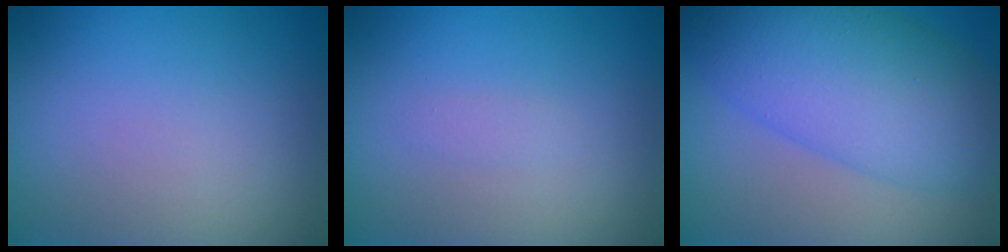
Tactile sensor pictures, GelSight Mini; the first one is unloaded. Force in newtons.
{"total": 0.6, "press": 0.6, "slide": 0.0}
{"total": 9.6, "press": 9.6, "slide": 0.3}